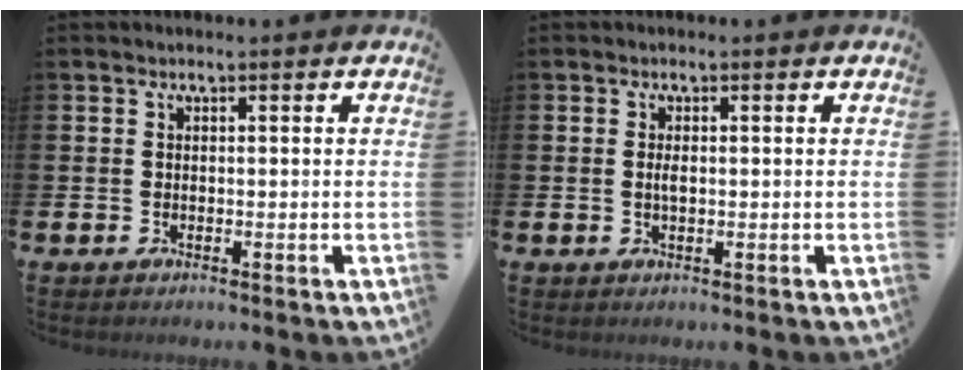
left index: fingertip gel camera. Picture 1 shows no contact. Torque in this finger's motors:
{"motor_torque": [0.56, -0.12, 0.03, 0.08]}